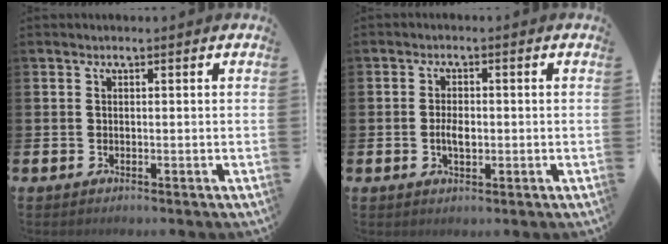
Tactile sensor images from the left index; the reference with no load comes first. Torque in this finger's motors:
{"motor_torque": [0.85, 0.19, 0.07, 0.10]}